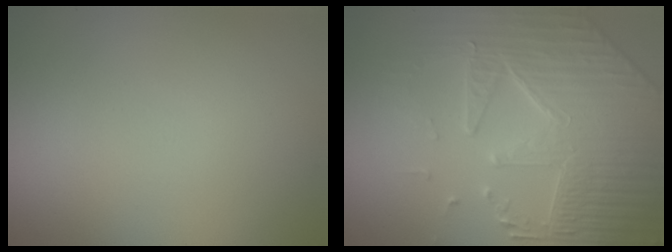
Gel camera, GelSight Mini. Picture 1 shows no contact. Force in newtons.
{"total": 6.8, "press": 5.5, "slide": 4.0}